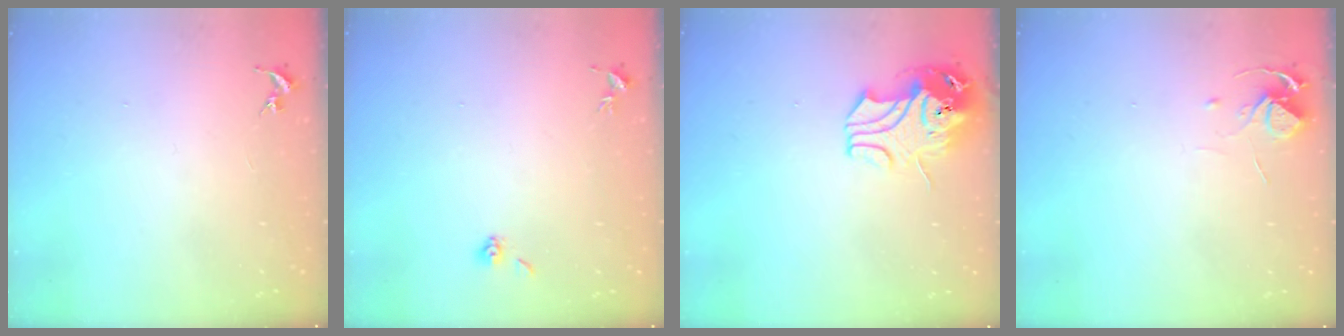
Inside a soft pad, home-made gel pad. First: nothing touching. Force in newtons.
{"total": 3.9, "press": 3.7, "slide": 1.3}
{"total": 11.0, "press": 10.9, "slide": 1.7}
{"total": 5.8, "press": 5.8, "slide": 0.3}